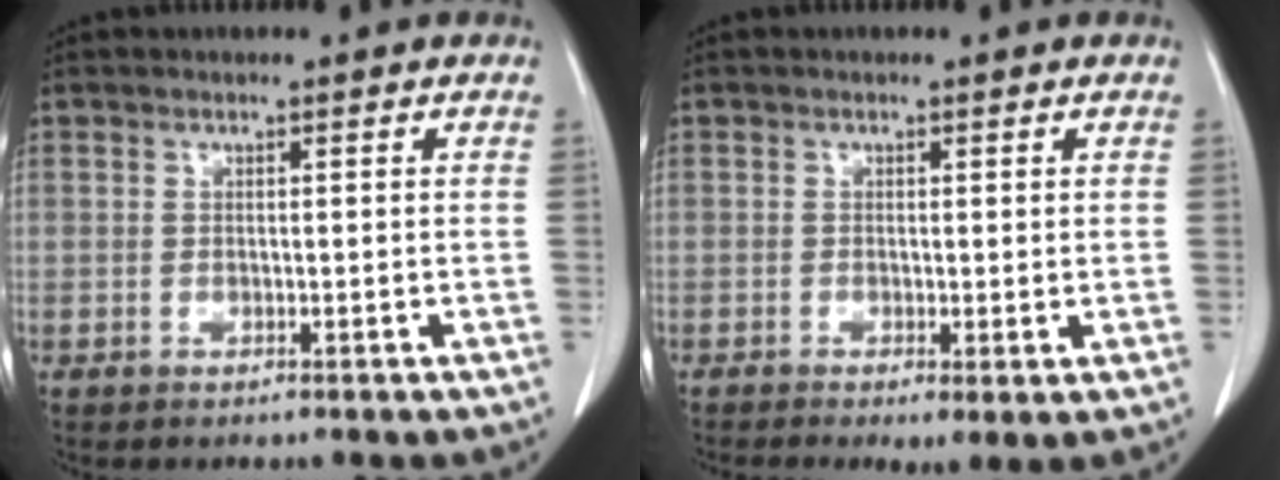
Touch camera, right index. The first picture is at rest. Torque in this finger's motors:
{"motor_torque": [1.08, -1.05, 0.47, 0.13]}